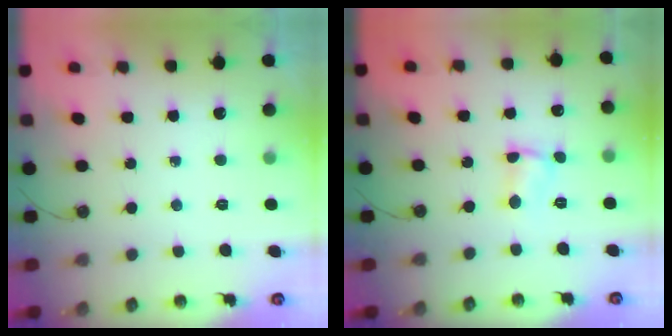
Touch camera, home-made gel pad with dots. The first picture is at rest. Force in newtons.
{"total": 2.8, "press": 2.8, "slide": 0.3}